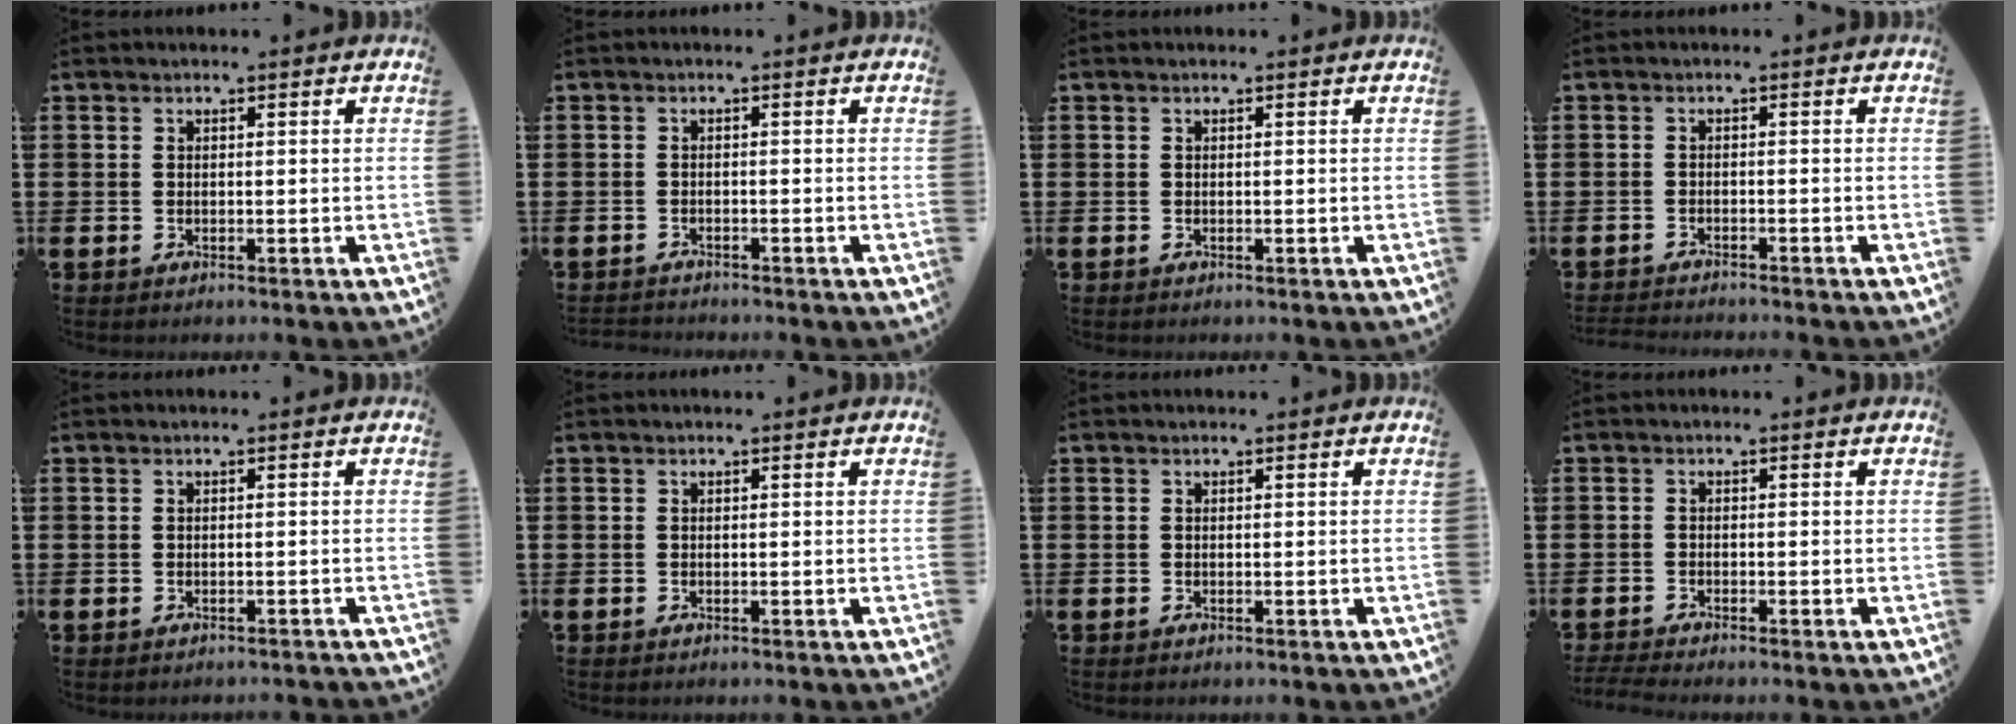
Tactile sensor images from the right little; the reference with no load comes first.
{"total": 0.9, "force": [-0.9, 0.0, 0.0], "torque": [-0.003, 0.000, -0.019]}
{"total": 0.0}
{"total": 1.1, "force": [-1.0, -0.2, 0.1], "torque": [-0.002, 0.001, -0.021]}
{"total": 0.0}
{"total": 0.0}
{"total": 0.0}
{"total": 1.2, "force": [-1.1, 0.0, 0.6], "torque": [-0.009, -0.001, -0.021]}